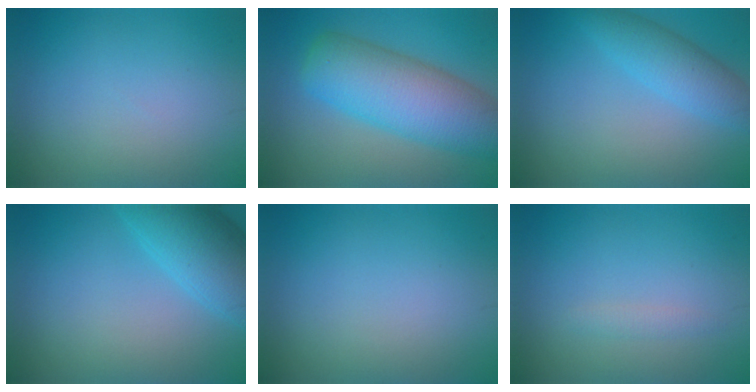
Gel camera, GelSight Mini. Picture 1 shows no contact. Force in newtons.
{"total": 9.6, "press": 9.6, "slide": 0.3}
{"total": 3.8, "press": 3.8, "slide": 0.1}
{"total": 6.6, "press": 6.6, "slide": 0.2}
{"total": 0.0}
{"total": 0.9, "press": 0.9, "slide": 0.1}